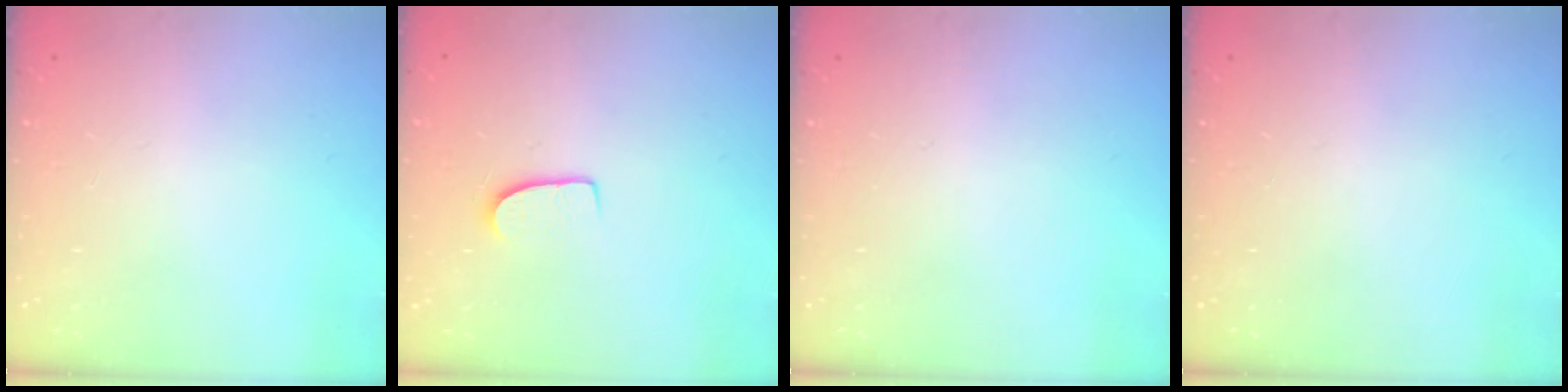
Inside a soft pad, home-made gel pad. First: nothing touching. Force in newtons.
{"total": 7.7, "press": 7.6, "slide": 0.7}
{"total": 0.0}
{"total": 0.0}